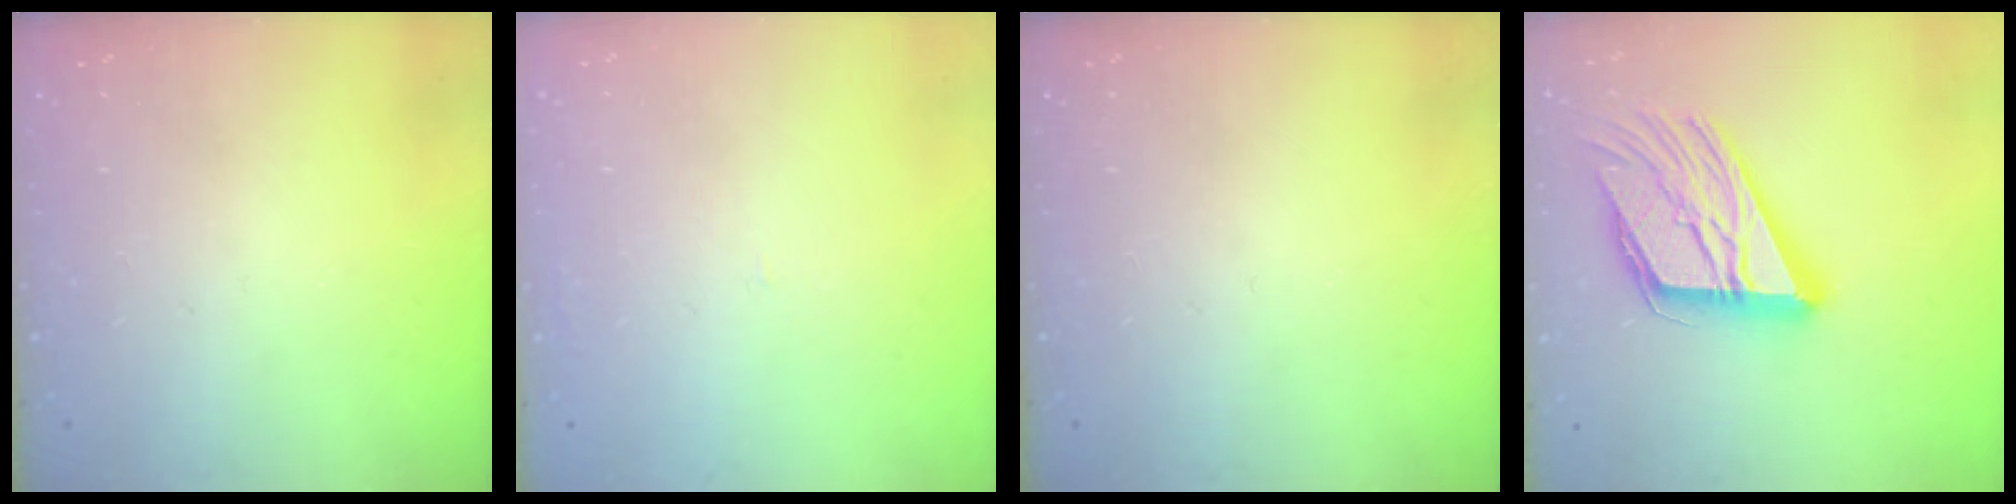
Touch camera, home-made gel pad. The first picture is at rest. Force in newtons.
{"total": 0.9, "press": 0.9, "slide": 0.1}
{"total": 0.0}
{"total": 20.2, "press": 20.1, "slide": 2.1}